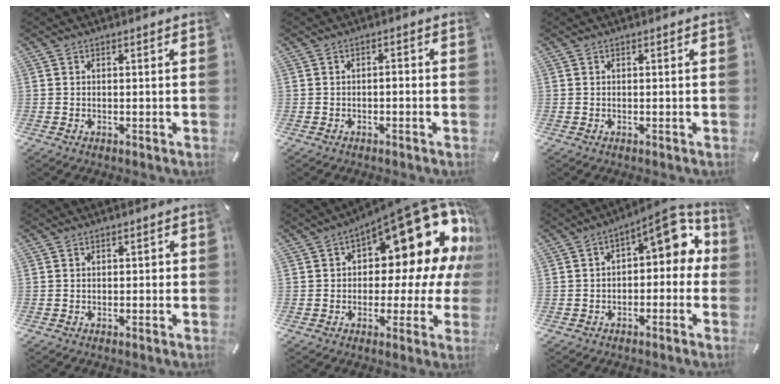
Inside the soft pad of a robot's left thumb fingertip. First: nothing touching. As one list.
[{"total": 1.8, "force": [-0.9, 0.8, 1.3], "torque": [-0.026, 0.006, -0.019]}, {"total": 0.0}, {"total": 0.6, "force": [-0.2, 0.5, 0.3], "torque": [-0.006, 0.003, -0.005]}, {"total": 22.1, "force": [9.6, 10.7, 16.7], "torque": [-0.213, -0.081, 0.163]}, {"total": 8.8, "force": [3.2, 4.2, 7.0], "torque": [-0.092, -0.027, 0.047]}]